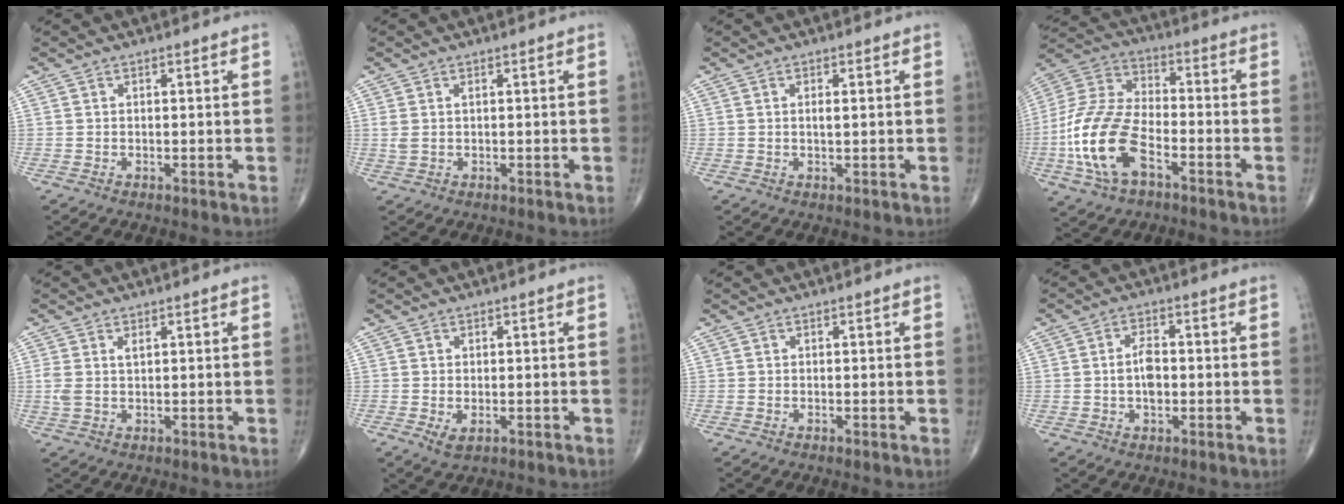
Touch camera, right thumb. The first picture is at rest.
{"total": 1.8, "force": [0.5, 0.8, 1.6], "torque": [-0.044, 0.013, 0.018]}
{"total": 1.5, "force": [0.3, 0.4, 1.4], "torque": [-0.025, 0.001, 0.005]}
{"total": 17.6, "force": [-6.2, 9.2, 13.7], "torque": [-0.288, 0.027, -0.121]}
{"total": 2.9, "force": [0.9, 1.4, 2.4], "torque": [-0.061, 0.010, 0.024]}
{"total": 2.6, "force": [-0.7, 1.5, 2.0], "torque": [-0.034, -0.004, -0.006]}
{"total": 0.0}
{"total": 4.8, "force": [-0.3, 2.6, 4.0], "torque": [-0.066, 0.007, -0.010]}